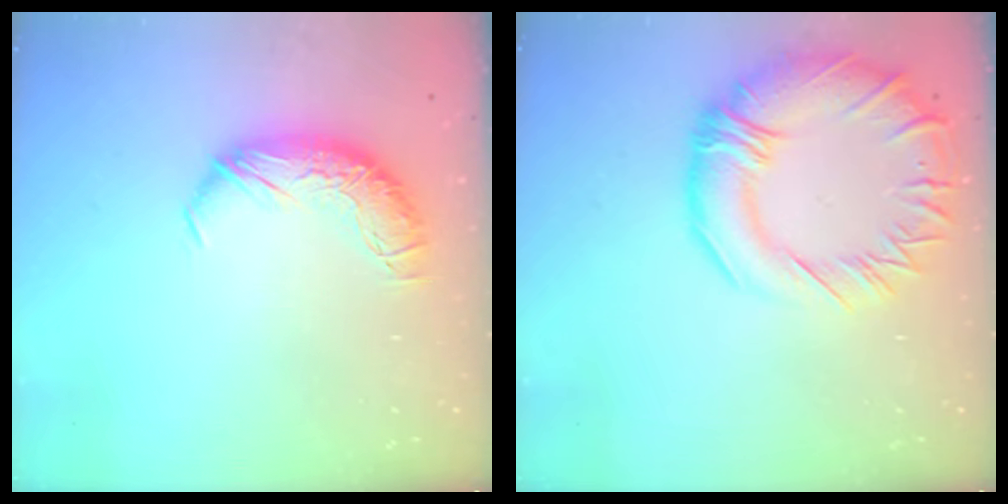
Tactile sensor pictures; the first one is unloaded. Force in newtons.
{"total": 10.9, "press": 10.6, "slide": 2.7}